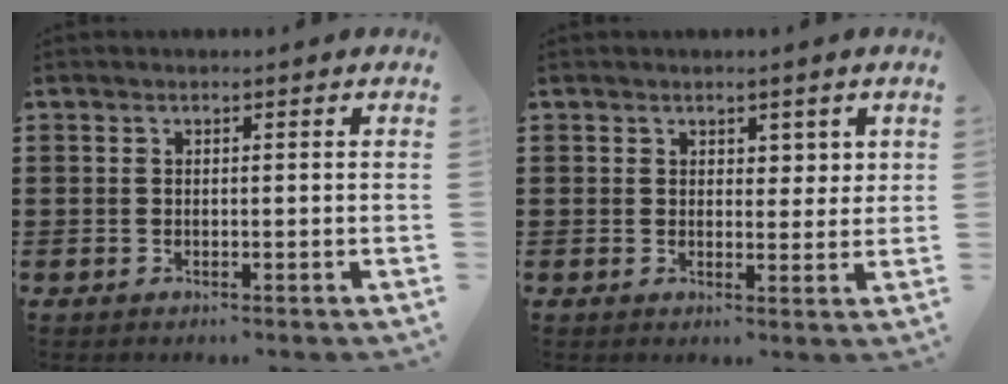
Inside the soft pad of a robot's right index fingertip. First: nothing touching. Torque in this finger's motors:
{"motor_torque": [0.01, 0.32, 0.14, -0.01]}